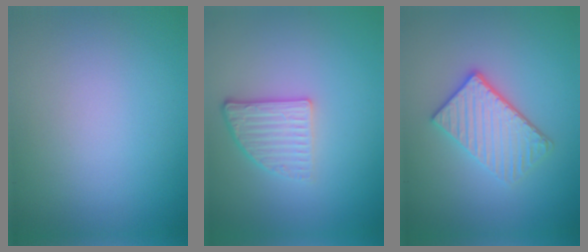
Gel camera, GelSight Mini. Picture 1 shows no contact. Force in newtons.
{"total": 3.0, "press": 2.3, "slide": 1.8}
{"total": 3.7, "press": 3.2, "slide": 1.9}